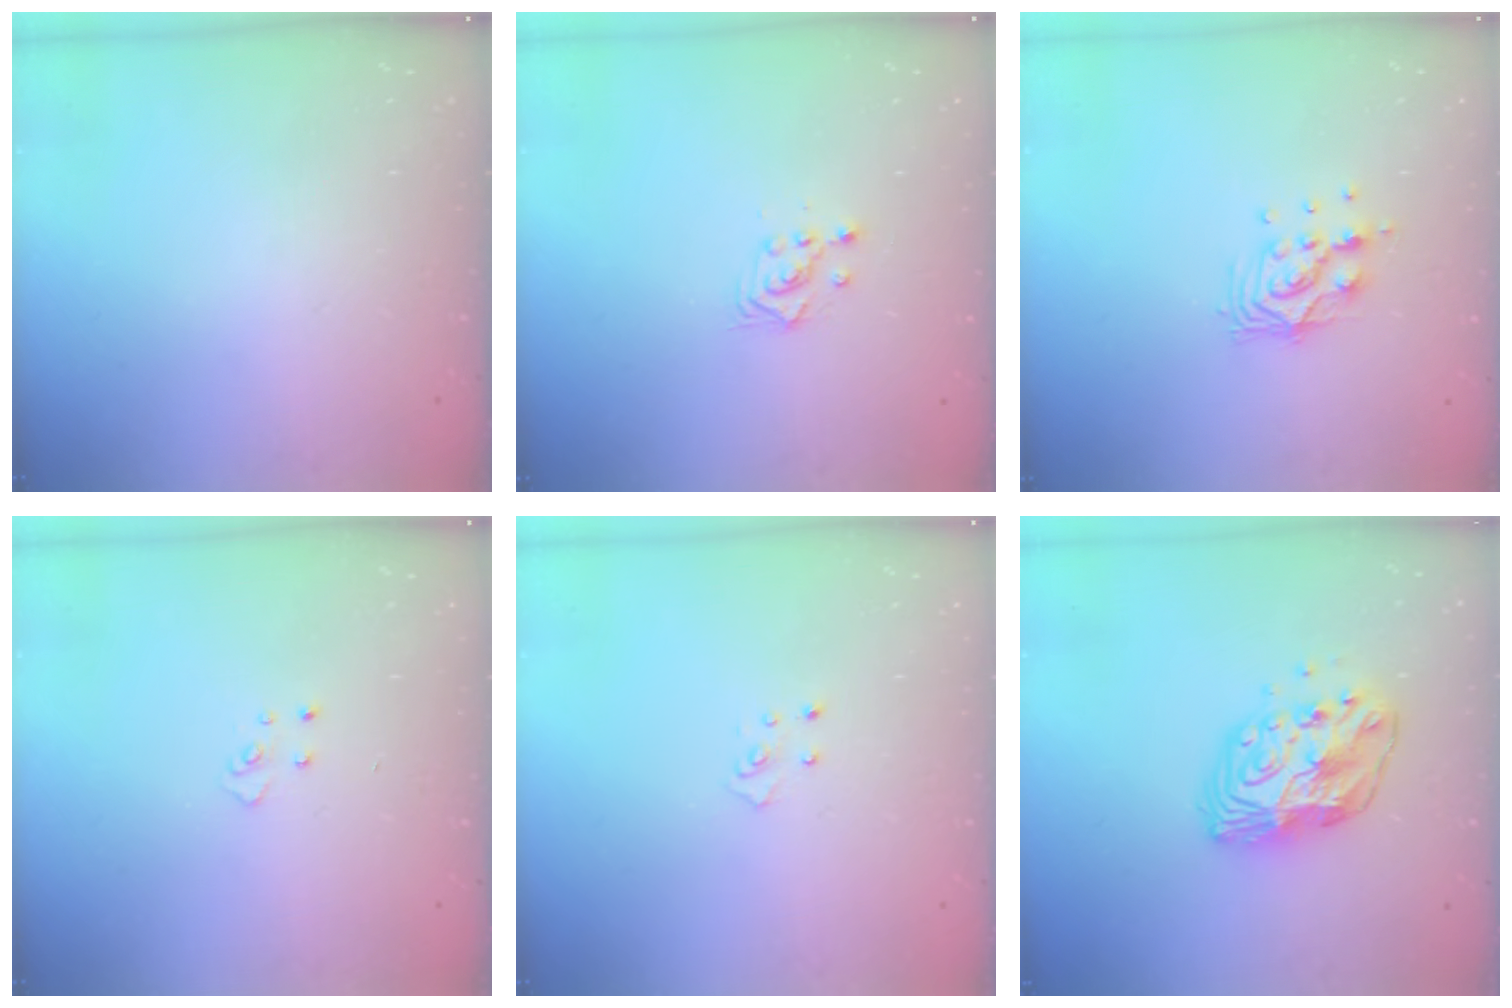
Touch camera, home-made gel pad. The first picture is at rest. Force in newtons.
{"total": 2.3, "press": 2.3, "slide": 0.2}
{"total": 9.7, "press": 9.6, "slide": 0.8}
{"total": 3.4, "press": 3.4, "slide": 0.4}
{"total": 3.9, "press": 3.9, "slide": 0.3}
{"total": 11.9, "press": 11.9, "slide": 0.8}